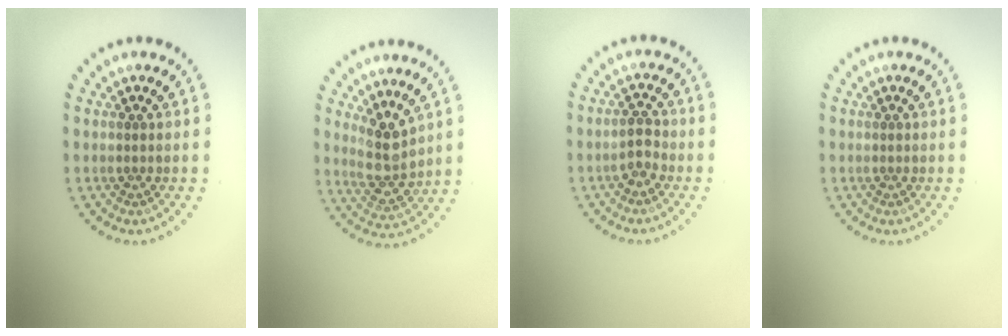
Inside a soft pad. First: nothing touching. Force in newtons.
{"total": 3.4, "press": 2.9, "slide": 1.7}
{"total": 1.8, "press": 1.7, "slide": 0.5}
{"total": 0.0}